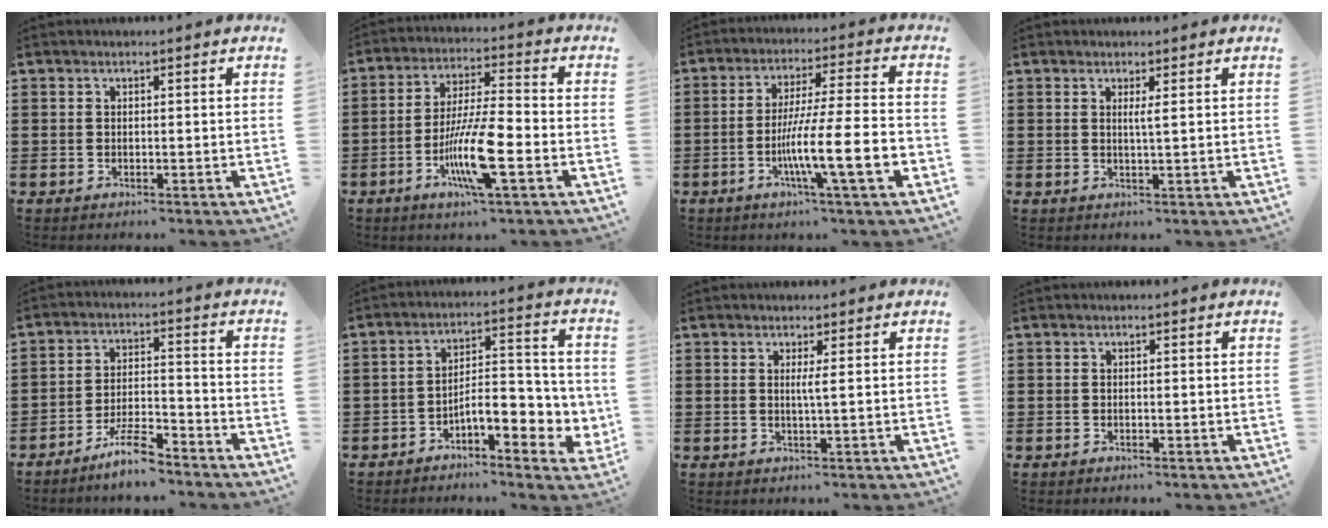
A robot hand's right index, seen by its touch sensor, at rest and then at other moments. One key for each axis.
{"total": 11.3, "fx": -3.8, "fy": 2.0, "fz": 10.5, "tx": -0.208, "ty": -0.011, "tz": -0.073}
{"total": 12.8, "fx": -4.2, "fy": 1.4, "fz": 12.0, "tx": -0.218, "ty": -0.009, "tz": -0.076}
{"total": 1.3, "fx": 0.5, "fy": -0.2, "fz": 1.2, "tx": -0.023, "ty": -0.001, "tz": 0.006}
{"total": 6.6, "fx": -5.5, "fy": 1.0, "fz": 3.5, "tx": -0.069, "ty": 0.005, "tz": -0.104}
{"total": 6.6, "fx": -2.7, "fy": 3.0, "fz": 5.3, "tx": -0.077, "ty": -0.008, "tz": -0.052}
{"total": 1.5, "fx": 0.3, "fy": -0.3, "fz": 1.4, "tx": -0.027, "ty": -0.005, "tz": 0.004}
{"total": 0.0}